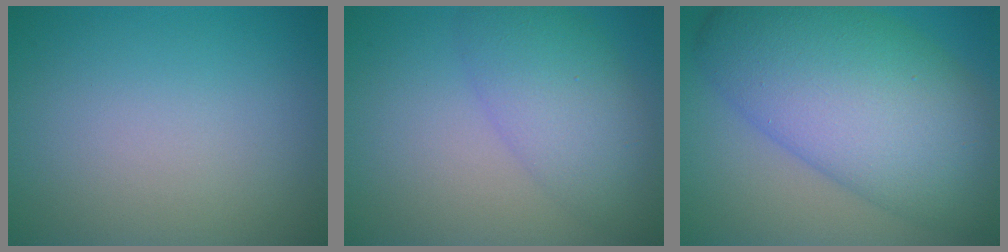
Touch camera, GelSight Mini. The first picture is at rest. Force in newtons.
{"total": 5.2, "press": 5.2, "slide": 0.3}
{"total": 13.2, "press": 13.2, "slide": 0.2}